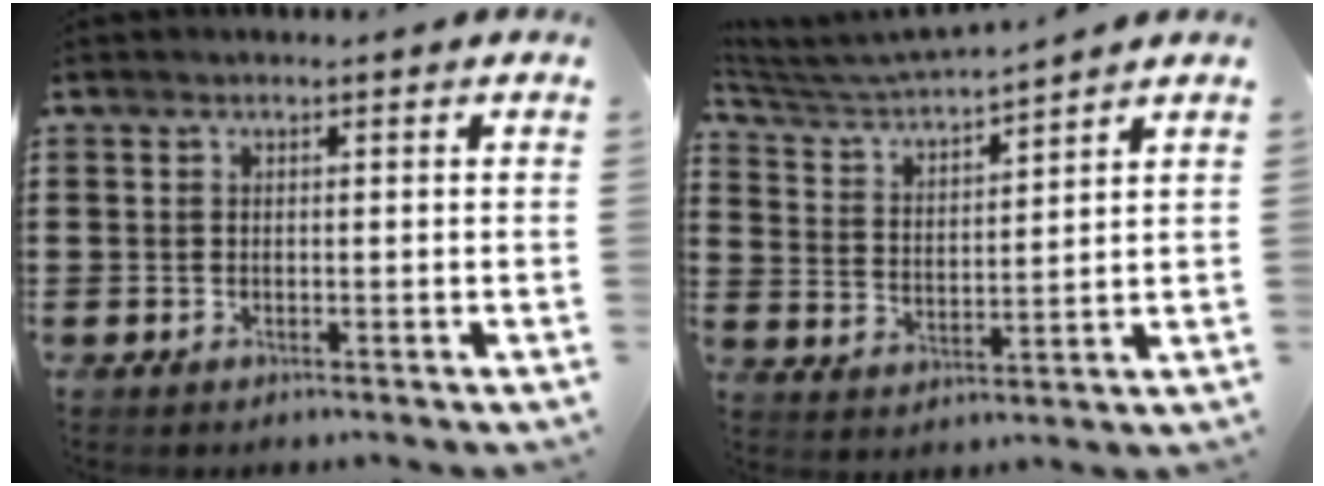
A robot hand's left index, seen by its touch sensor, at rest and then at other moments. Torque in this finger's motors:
{"motor_torque": [0.25, 0.29, 0.19, 0.15]}